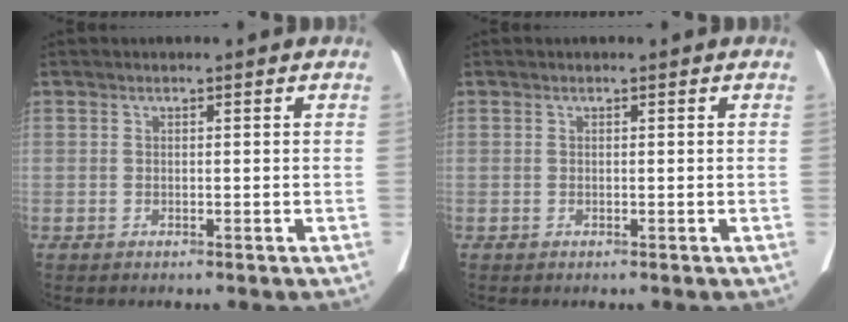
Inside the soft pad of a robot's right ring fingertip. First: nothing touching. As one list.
[{"total": 0.0}]